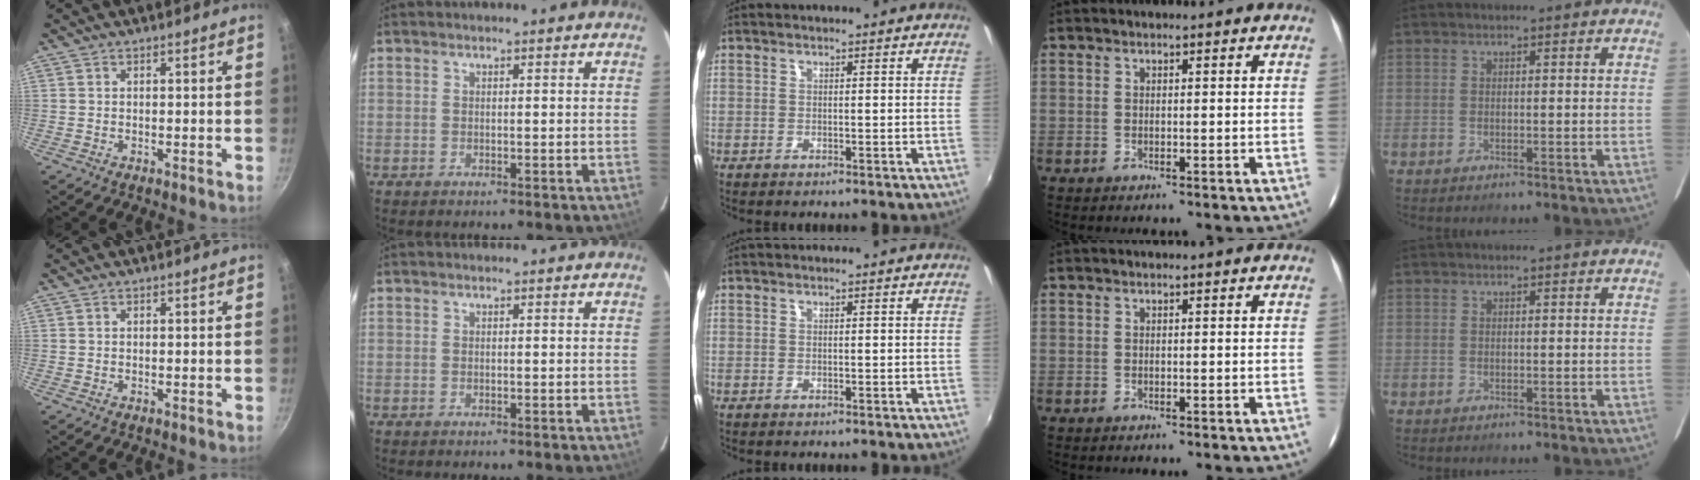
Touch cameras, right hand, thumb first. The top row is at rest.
{}